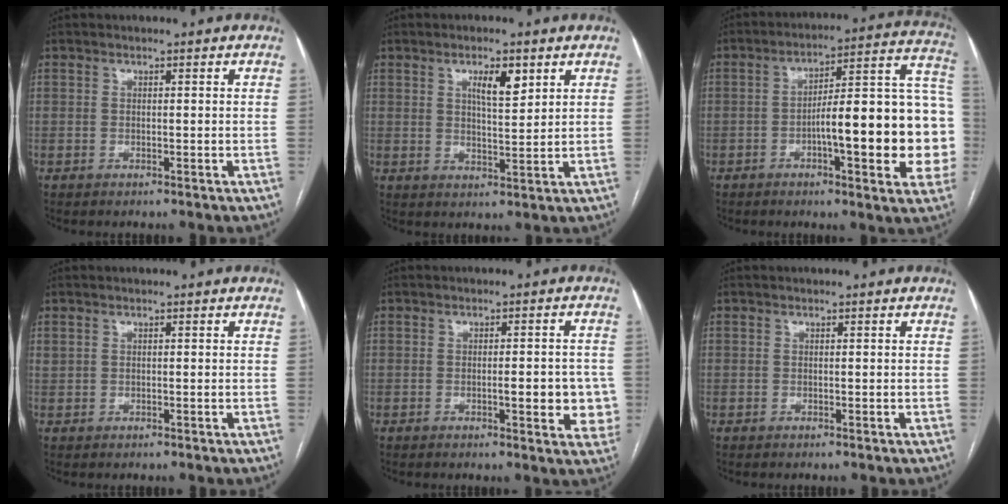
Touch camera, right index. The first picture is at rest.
{"total": 4.9, "force": [2.5, 1.3, 4.1], "torque": [-0.071, 0.001, 0.044]}
{"total": 21.2, "force": [-3.5, 4.0, 20.5], "torque": [-0.211, 0.041, -0.039]}
{"total": 0.7, "force": [0.6, 0.4, 0.2], "torque": [-0.005, 0.010, 0.013]}
{"total": 6.6, "force": [-1.2, 1.9, 6.2], "torque": [-0.068, 0.000, -0.015]}
{"total": 0.0}